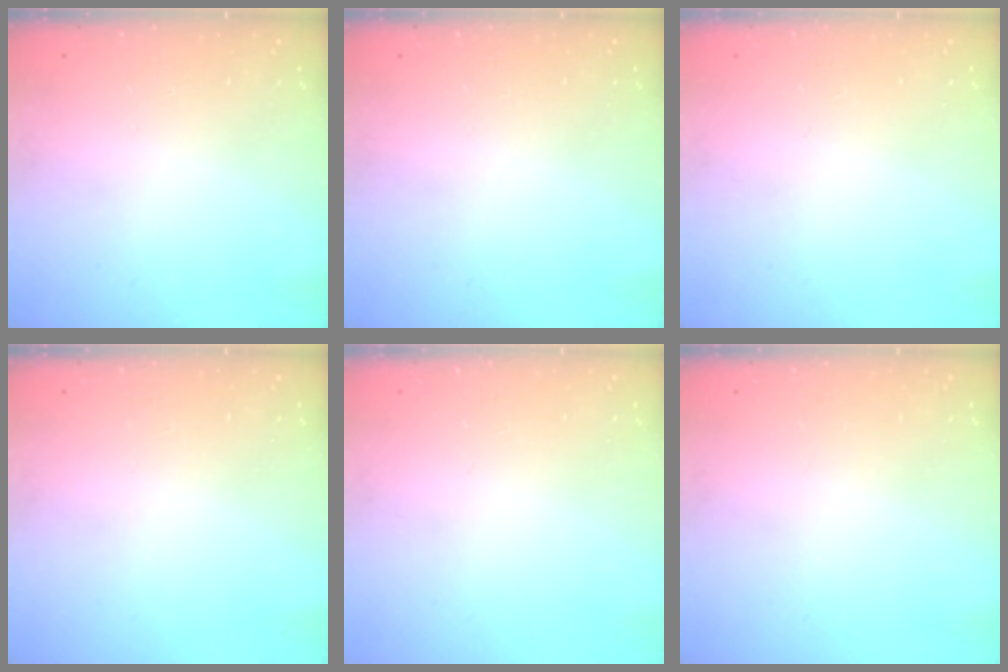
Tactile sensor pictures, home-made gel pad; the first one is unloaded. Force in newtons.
{"total": 0.0}
{"total": 0.0}
{"total": 0.0}
{"total": 0.0}
{"total": 0.0}